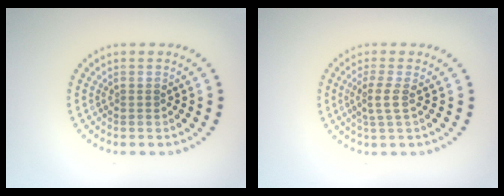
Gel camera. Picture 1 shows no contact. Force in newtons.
{"total": 1.9, "press": 1.4, "slide": 1.2}